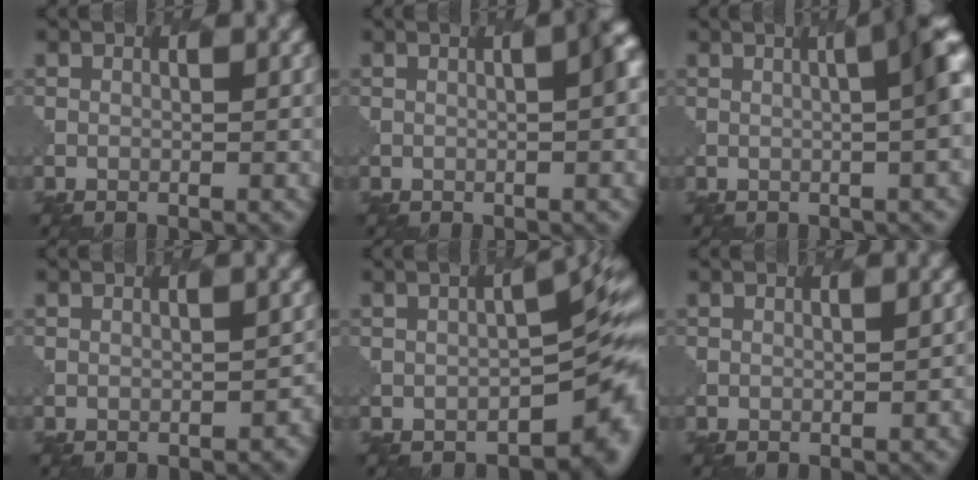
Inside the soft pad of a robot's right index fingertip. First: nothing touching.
{"total": 3.1, "force": [0.1, 0.5, 3.0], "torque": [-0.032, 0.014, -0.001]}
{"total": 8.9, "force": [0.6, 3.1, 8.3], "torque": [-0.032, 0.029, -0.014]}
{"total": 3.2, "force": [-1.5, 1.9, 2.1], "torque": [-0.012, -0.003, -0.015]}
{"total": 8.6, "force": [-3.0, 4.4, 6.7], "torque": [-0.056, -0.013, -0.042]}
{"total": 1.5, "force": [-0.7, 0.7, 1.1], "torque": [-0.005, 0.004, 0.001]}